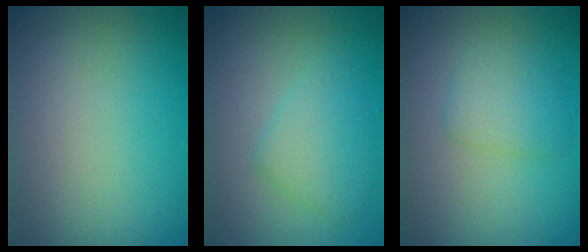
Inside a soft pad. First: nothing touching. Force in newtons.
{"total": 2.8, "press": 2.8, "slide": 0.2}
{"total": 2.3, "press": 2.3, "slide": 0.1}